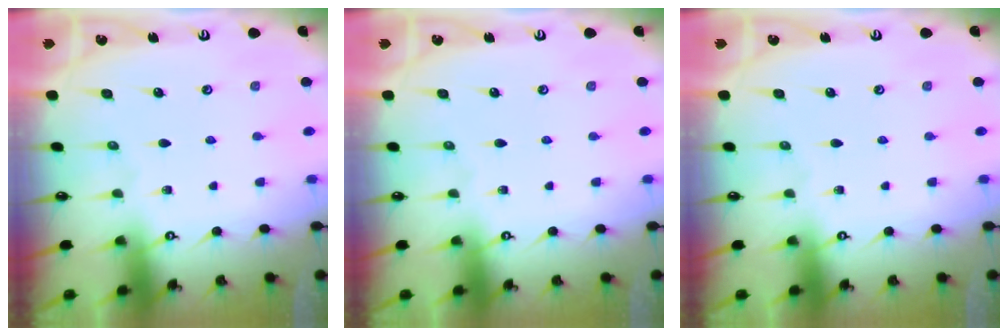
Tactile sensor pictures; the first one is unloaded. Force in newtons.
{"total": 0.0}
{"total": 0.0}